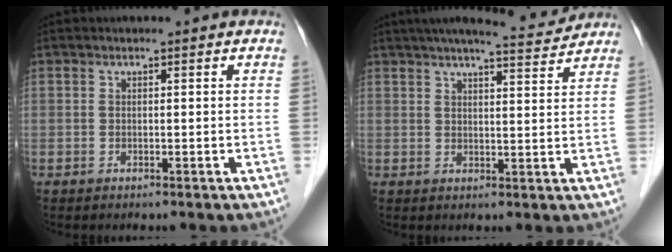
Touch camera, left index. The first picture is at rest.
{"total": 9.0, "force": [8.3, 0.1, 3.5], "torque": [-0.052, 0.006, 0.109]}